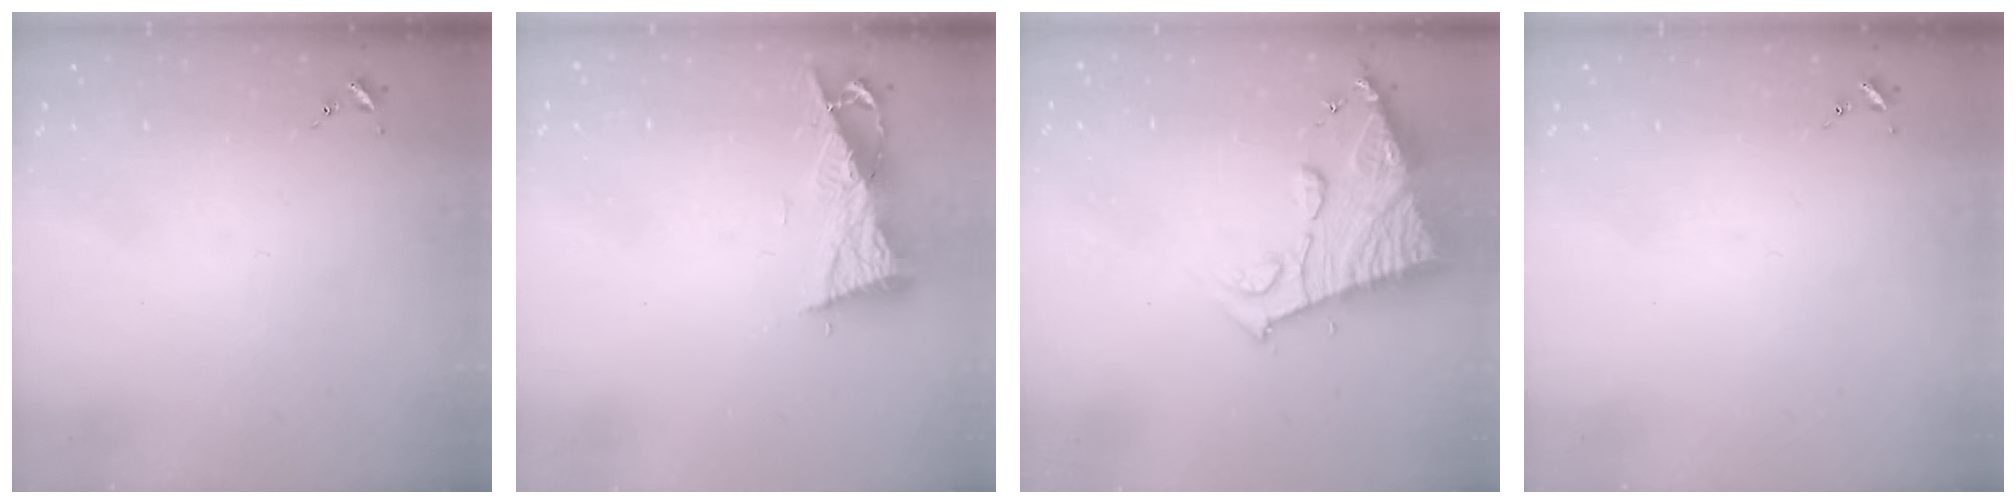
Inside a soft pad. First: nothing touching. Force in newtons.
{"total": 9.0, "press": 9.0, "slide": 0.8}
{"total": 14.1, "press": 14.0, "slide": 1.4}
{"total": 0.0}